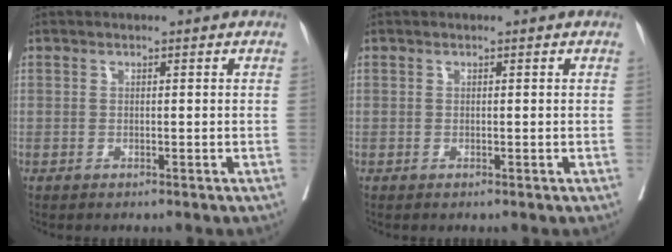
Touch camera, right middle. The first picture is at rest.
{"total": 0.0}